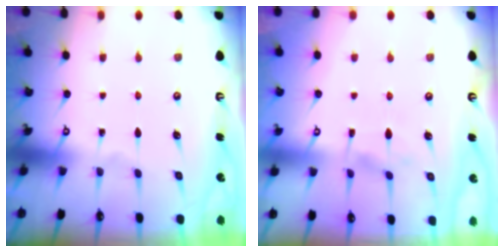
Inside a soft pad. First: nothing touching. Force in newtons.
{"total": 2.4, "press": 2.3, "slide": 0.7}